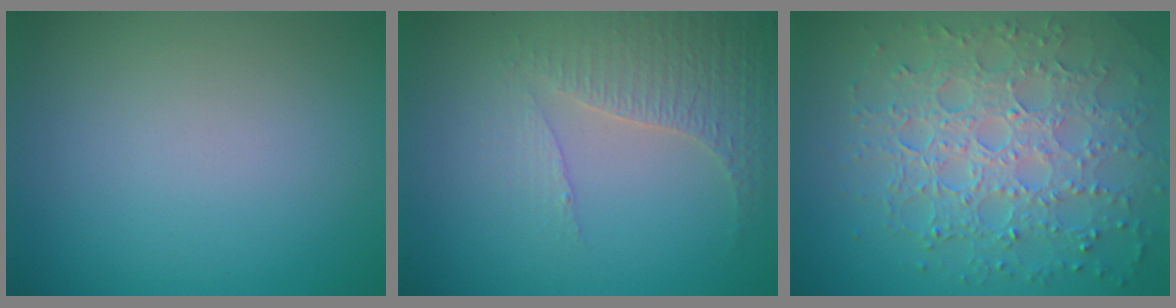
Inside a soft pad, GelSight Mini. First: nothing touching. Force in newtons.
{"total": 3.3, "press": 3.0, "slide": 1.6}
{"total": 8.1, "press": 5.7, "slide": 5.8}